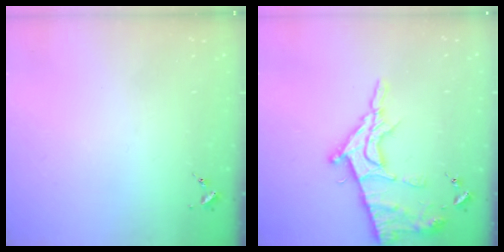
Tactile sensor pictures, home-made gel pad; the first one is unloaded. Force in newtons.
{"total": 14.2, "press": 14.2, "slide": 1.1}